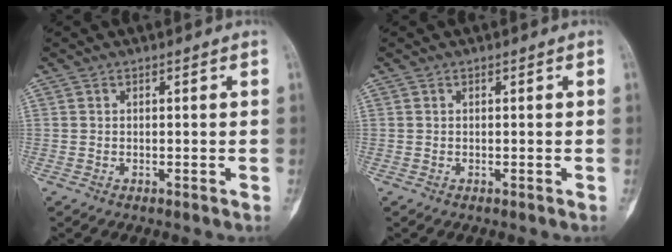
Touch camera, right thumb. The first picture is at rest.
{"total": 0.0}